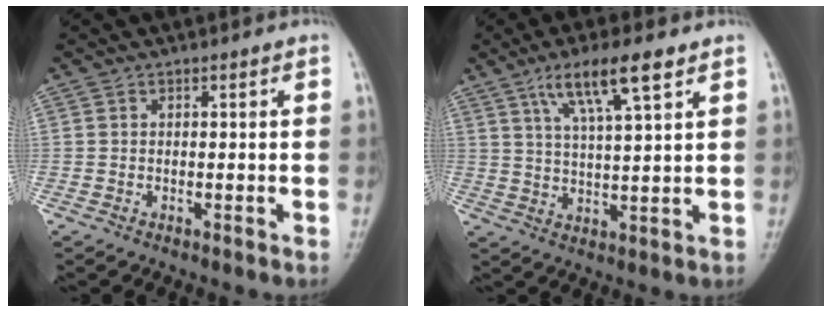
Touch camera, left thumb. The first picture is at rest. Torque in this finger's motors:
{"motor_torque": [2.56, 2.45, 0.63, -0.33, 0.15]}